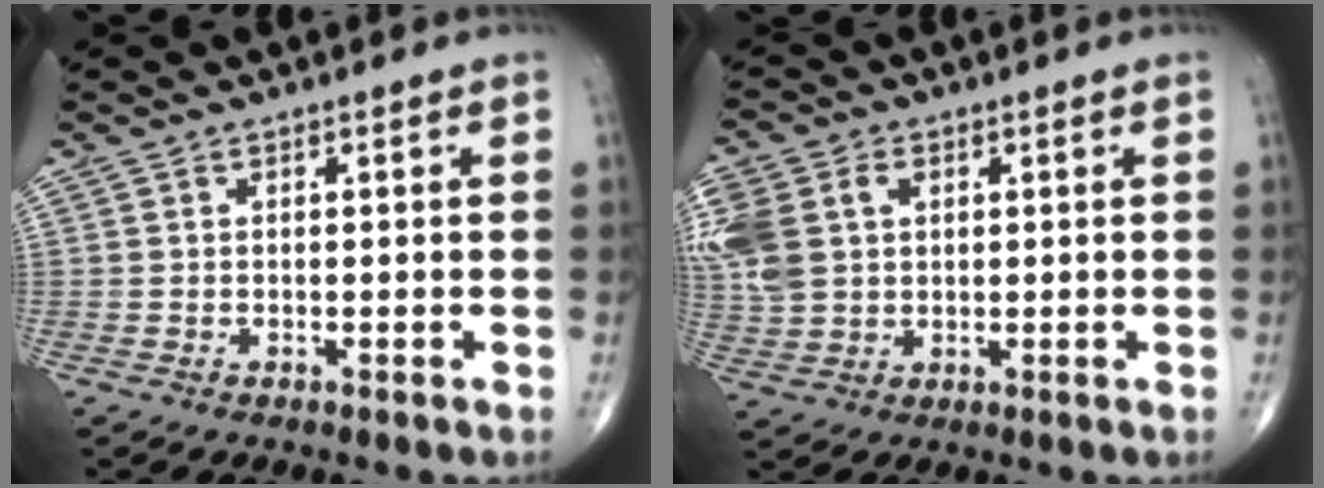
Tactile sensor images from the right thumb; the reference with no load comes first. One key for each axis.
{"total": 14.6, "fx": 3.6, "fy": 11.1, "fz": 8.7, "tx": -0.229, "ty": 0.022, "tz": 0.077}